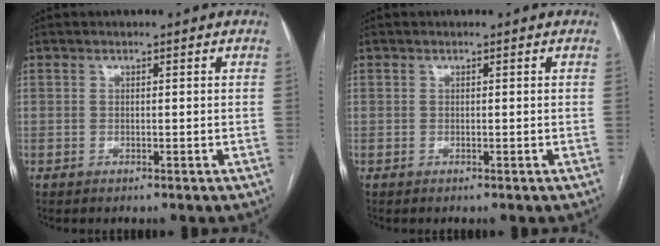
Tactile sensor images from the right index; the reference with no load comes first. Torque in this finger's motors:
{"motor_torque": [0.00, 0.00, 0.03, 0.00]}